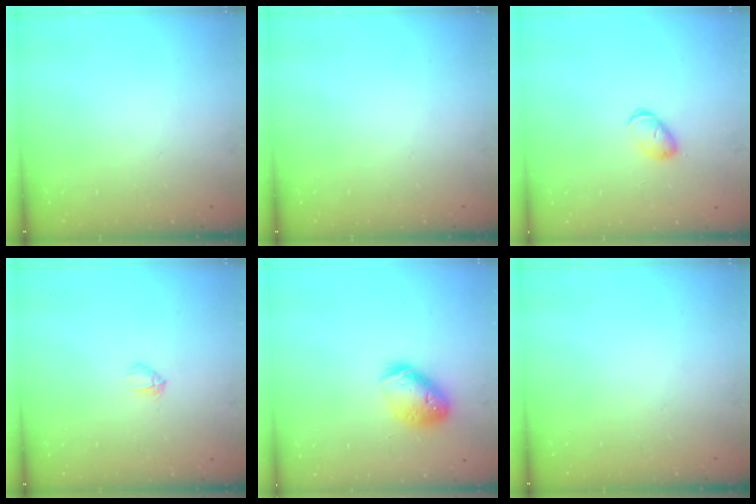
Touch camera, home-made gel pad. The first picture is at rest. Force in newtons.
{"total": 0.0}
{"total": 5.8, "press": 5.7, "slide": 0.7}
{"total": 2.8, "press": 2.7, "slide": 0.7}
{"total": 13.4, "press": 13.2, "slide": 2.1}
{"total": 0.0}